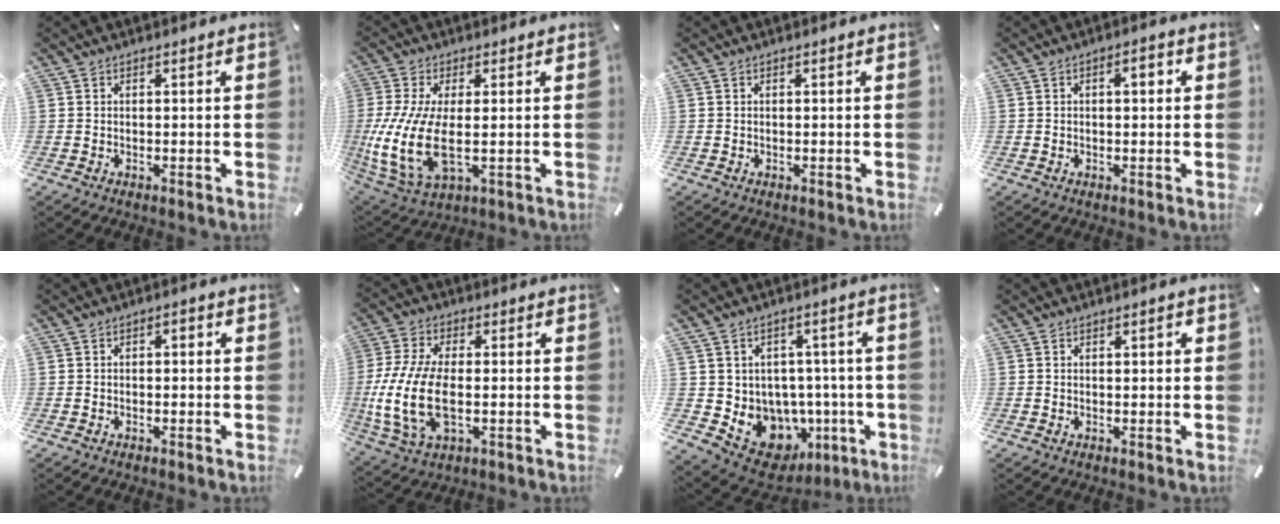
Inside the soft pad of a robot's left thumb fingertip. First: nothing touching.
{"total": 13.7, "force": [-0.3, 5.9, 12.4], "torque": [-0.287, -0.027, -0.007]}
{"total": 0.0}
{"total": 3.1, "force": [0.4, 1.4, 2.7], "torque": [-0.038, 0.004, -0.001]}
{"total": 1.6, "force": [-0.9, 0.8, 0.9], "torque": [-0.019, 0.007, -0.020]}
{"total": 15.0, "force": [-1.8, 8.2, 12.5], "torque": [-0.280, -0.016, -0.032]}
{"total": 10.1, "force": [-2.6, 9.1, 3.4], "torque": [-0.038, -0.012, -0.025]}
{"total": 1.0, "force": [0.2, 0.6, 0.8], "torque": [-0.017, 0.006, 0.001]}